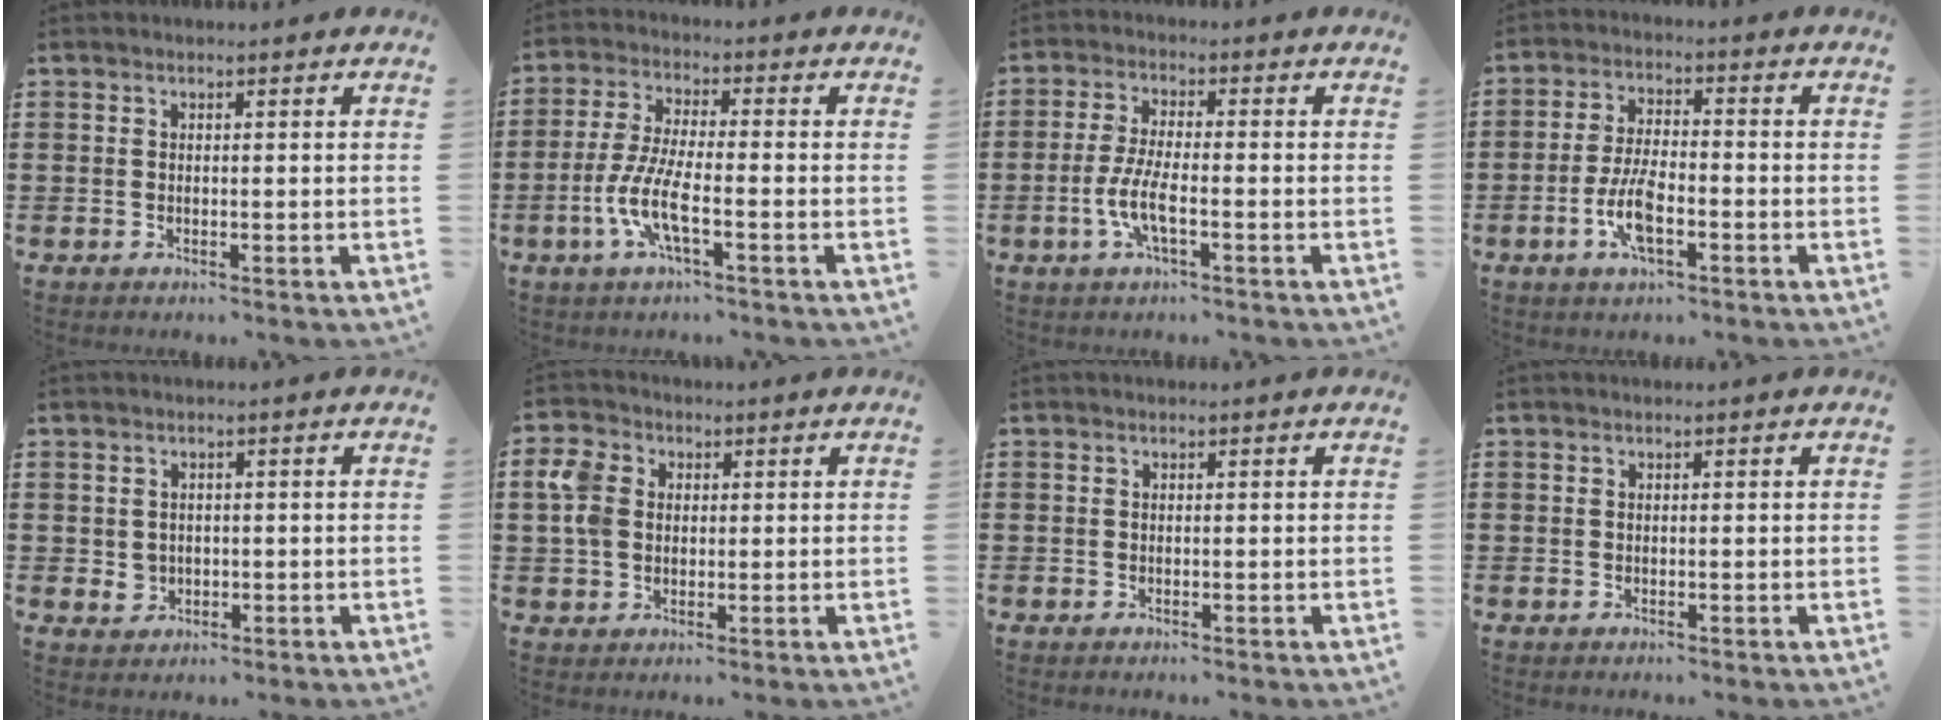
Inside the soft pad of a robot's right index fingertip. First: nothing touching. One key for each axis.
{"total": 7.2, "fx": -3.2, "fy": 1.6, "fz": 6.3, "tx": -0.153, "ty": -0.016, "tz": -0.069}
{"total": 5.6, "fx": -2.1, "fy": 1.2, "fz": 5.0, "tx": -0.113, "ty": -0.010, "tz": -0.046}
{"total": 6.9, "fx": -2.7, "fy": 2.5, "fz": 5.9, "tx": -0.130, "ty": -0.003, "tz": -0.054}
{"total": 1.8, "fx": -0.1, "fy": 1.7, "fz": 0.7, "tx": -0.019, "ty": 0.007, "tz": -0.005}
{"total": 5.6, "fx": 1.0, "fy": 4.6, "fz": 3.1, "tx": -0.088, "ty": 0.012, "tz": 0.014}
{"total": 0.0}
{"total": 0.0}